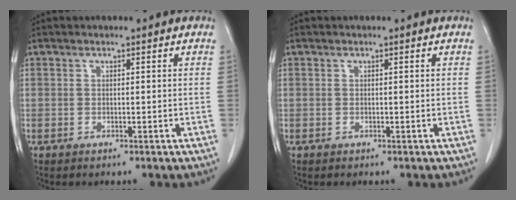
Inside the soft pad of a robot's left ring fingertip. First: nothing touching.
{"total": 0.0}